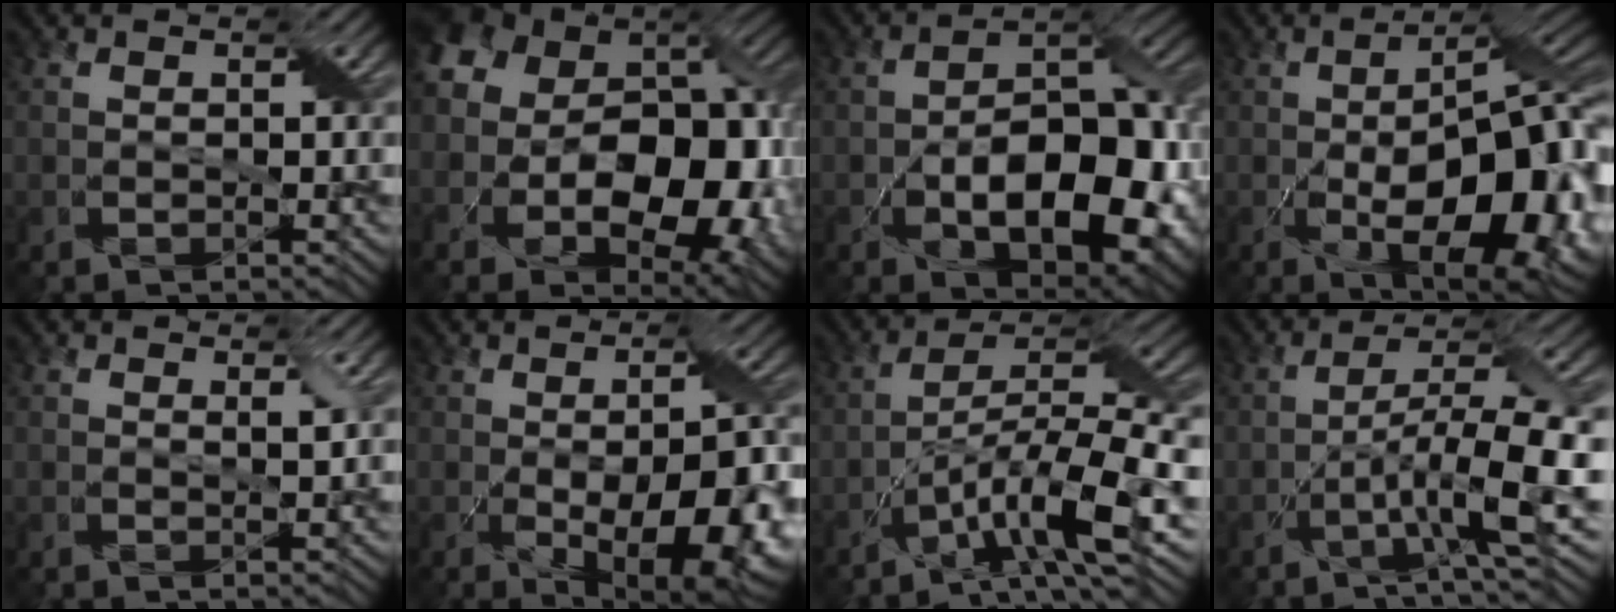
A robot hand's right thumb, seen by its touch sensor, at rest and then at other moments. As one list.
[{"total": 18.5, "force": [-1.7, 12.7, 13.4], "torque": [-0.234, -0.037, 0.004]}, {"total": 14.4, "force": [-4.5, 7.4, 11.5], "torque": [-0.161, -0.018, -0.070]}, {"total": 18.5, "force": [-4.9, 7.9, 15.9], "torque": [-0.210, -0.018, -0.062]}, {"total": 1.4, "force": [0.8, 0.3, 1.1], "torque": [-0.020, -0.001, 0.015]}, {"total": 13.5, "force": [-4.0, 5.8, 11.6], "torque": [-0.149, -0.032, -0.029]}, {"total": 12.0, "force": [-6.0, 3.2, 9.9], "torque": [-0.174, 0.004, -0.110]}, {"total": 9.9, "force": [-3.5, 1.7, 9.1], "torque": [-0.144, 0.011, -0.063]}]